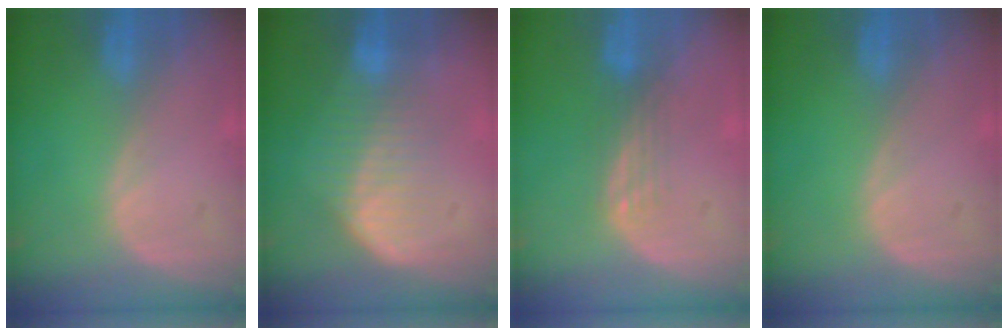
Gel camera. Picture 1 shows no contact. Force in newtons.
{"total": 6.7, "press": 6.2, "slide": 2.4}
{"total": 3.1, "press": 2.6, "slide": 1.7}
{"total": 0.0}